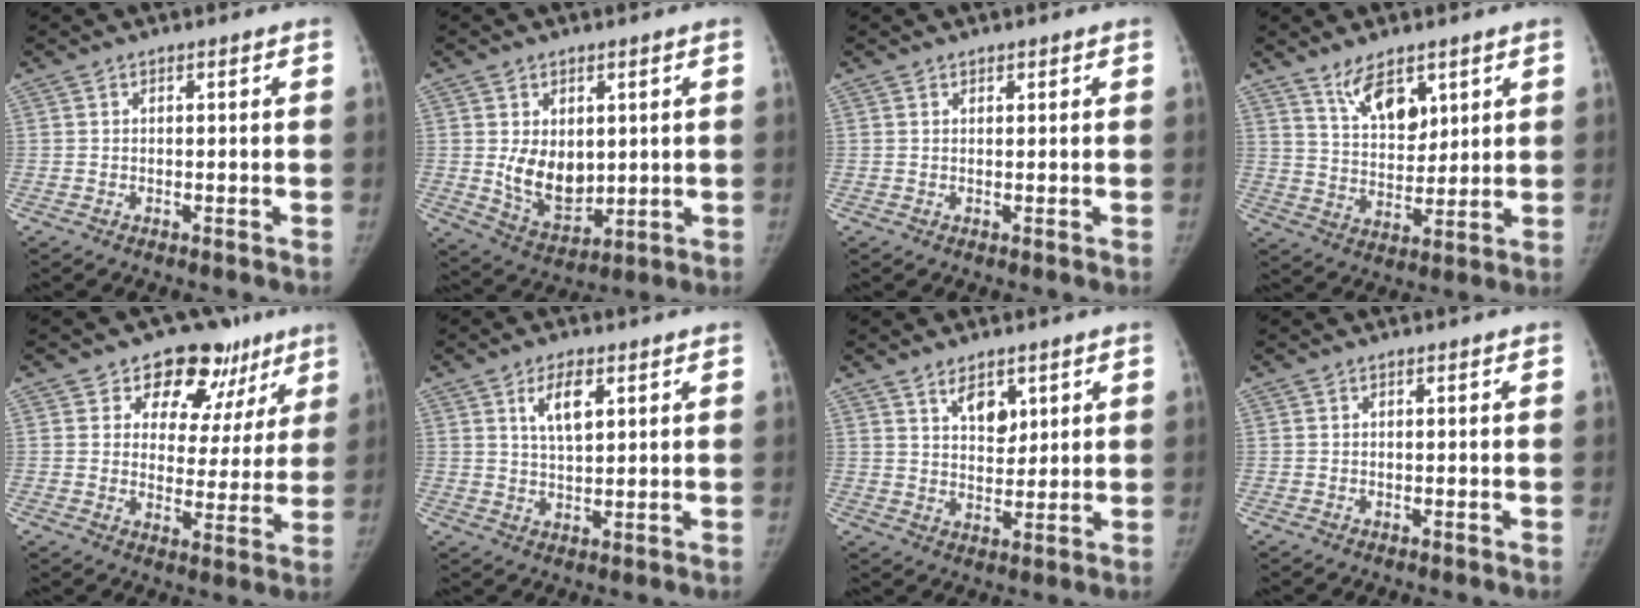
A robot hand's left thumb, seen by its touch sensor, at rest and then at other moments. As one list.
[{"total": 9.6, "force": [1.2, 6.4, 7.0], "torque": [-0.085, -0.025, 0.043]}, {"total": 0.7, "force": [0.6, 0.3, 0.4], "torque": [-0.006, -0.002, 0.008]}, {"total": 9.3, "force": [5.8, 4.6, 5.7], "torque": [-0.074, -0.042, 0.111]}, {"total": 15.0, "force": [9.3, 10.0, 6.3], "torque": [-0.014, -0.030, 0.120]}, {"total": 6.1, "force": [2.7, 2.6, 4.8], "torque": [-0.080, -0.012, 0.051]}, {"total": 6.0, "force": [3.4, 3.2, 3.7], "torque": [-0.039, -0.026, 0.062]}, {"total": 0.0}]